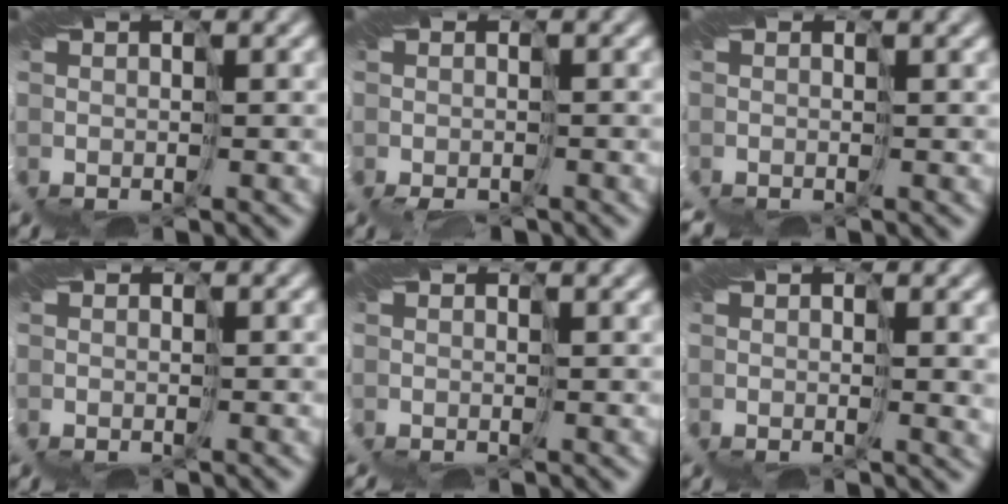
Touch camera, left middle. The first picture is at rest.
{"total": 3.0, "force": [-2.8, -0.5, -1.1], "torque": [0.003, -0.028, -0.030]}
{"total": 2.4, "force": [-1.6, -1.4, -1.1], "torque": [0.007, -0.018, -0.009]}
{"total": 1.7, "force": [-0.8, -0.9, -1.3], "torque": [0.008, -0.012, 0.004]}
{"total": 1.5, "force": [-0.4, -1.2, -0.8], "torque": [0.010, -0.008, 0.008]}
{"total": 2.6, "force": [0.6, 0.8, 2.3], "torque": [-0.037, 0.003, 0.015]}